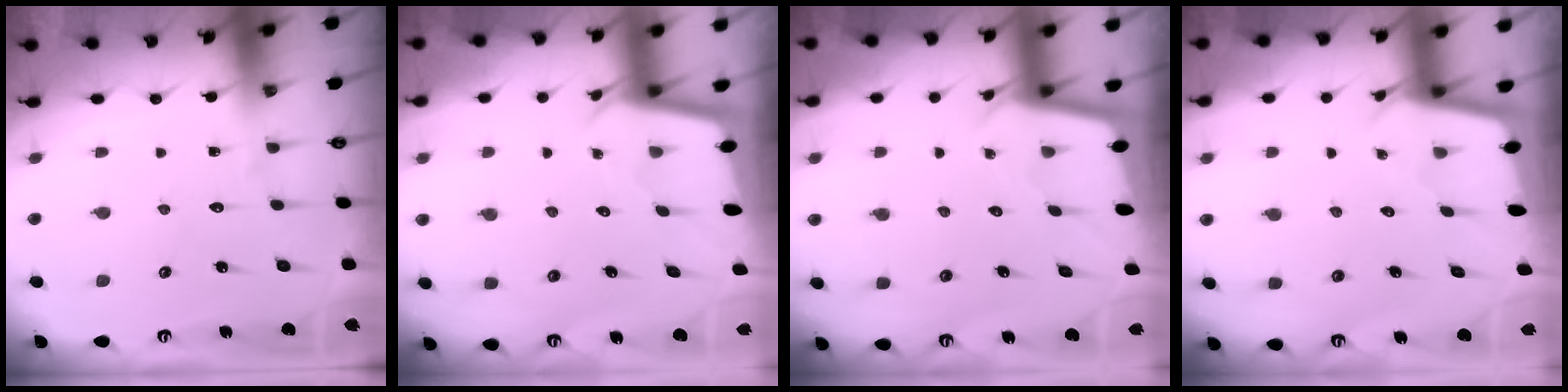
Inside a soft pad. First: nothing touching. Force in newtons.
{"total": 2.1, "press": 2.1, "slide": 0.1}
{"total": 2.1, "press": 2.1, "slide": 0.1}
{"total": 2.4, "press": 2.4, "slide": 0.1}